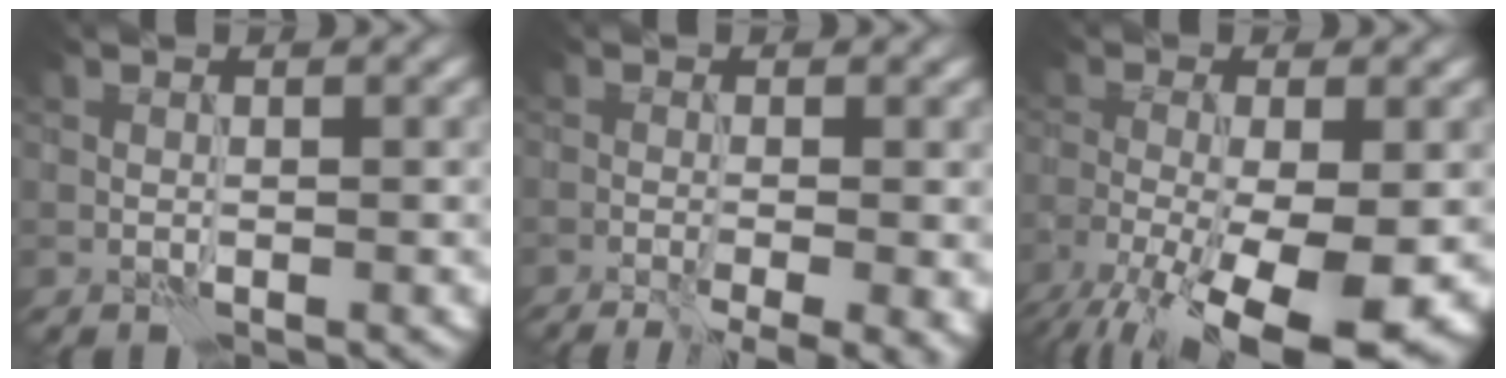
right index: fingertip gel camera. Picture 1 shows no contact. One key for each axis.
{"total": 7.2, "fx": -3.6, "fy": 2.2, "fz": 5.8, "tx": -0.065, "ty": -0.005, "tz": -0.045}
{"total": 12.5, "fx": -6.5, "fy": 4.2, "fz": 9.8, "tx": -0.178, "ty": -0.032, "tz": -0.104}